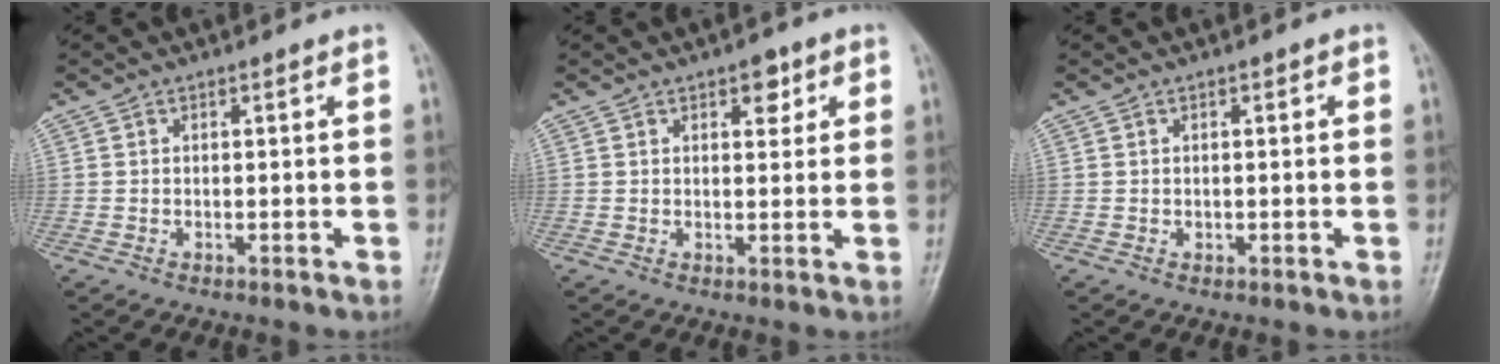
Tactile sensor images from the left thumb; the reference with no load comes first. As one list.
[{"total": 3.4, "force": [1.7, 2.0, 2.2], "torque": [-0.009, -0.006, 0.021]}, {"total": 0.7, "force": [0.1, 0.6, 0.4], "torque": [0.001, 0.000, 0.003]}]